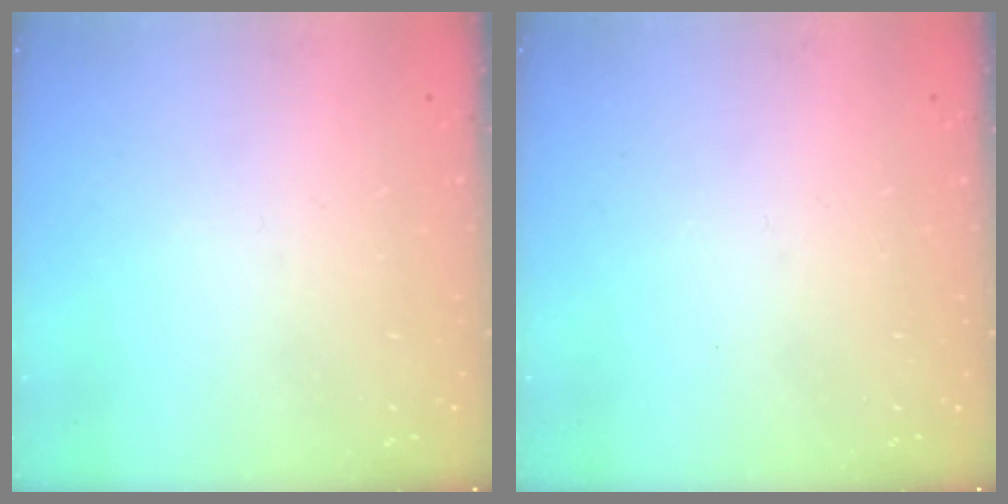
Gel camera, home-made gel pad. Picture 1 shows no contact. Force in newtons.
{"total": 0.0}